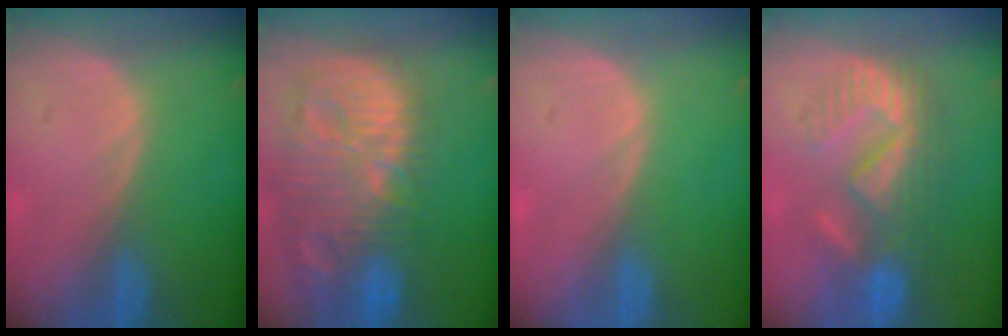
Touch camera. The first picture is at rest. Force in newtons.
{"total": 14.4, "press": 12.5, "slide": 7.2}
{"total": 0.0}
{"total": 9.0, "press": 8.8, "slide": 1.9}